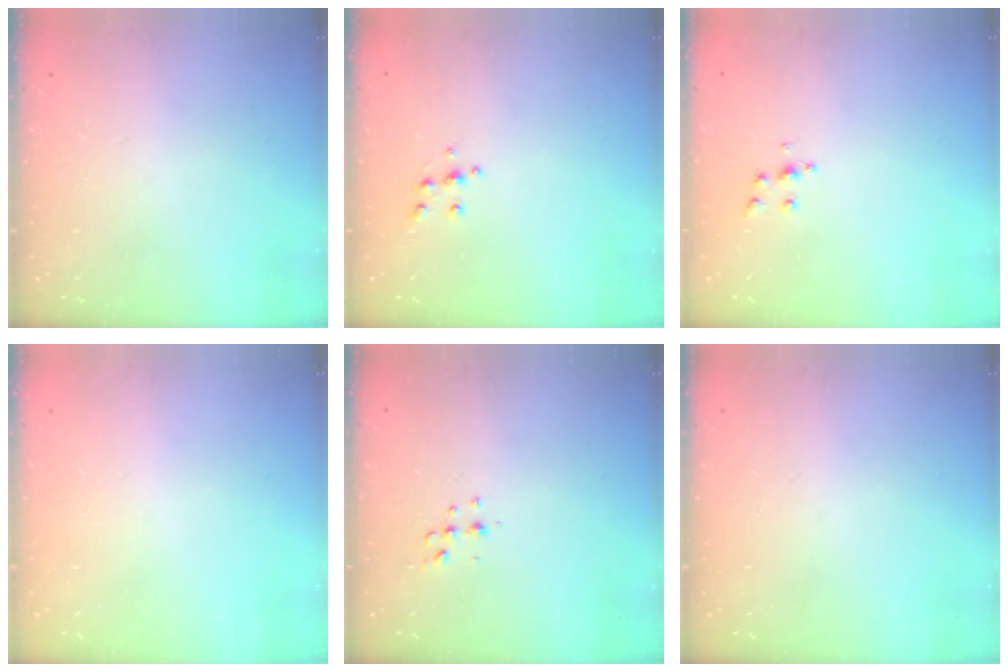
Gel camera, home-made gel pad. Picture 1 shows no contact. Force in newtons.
{"total": 5.3, "press": 5.2, "slide": 0.5}
{"total": 5.9, "press": 5.9, "slide": 0.3}
{"total": 0.0}
{"total": 4.9, "press": 4.8, "slide": 1.0}
{"total": 0.0}